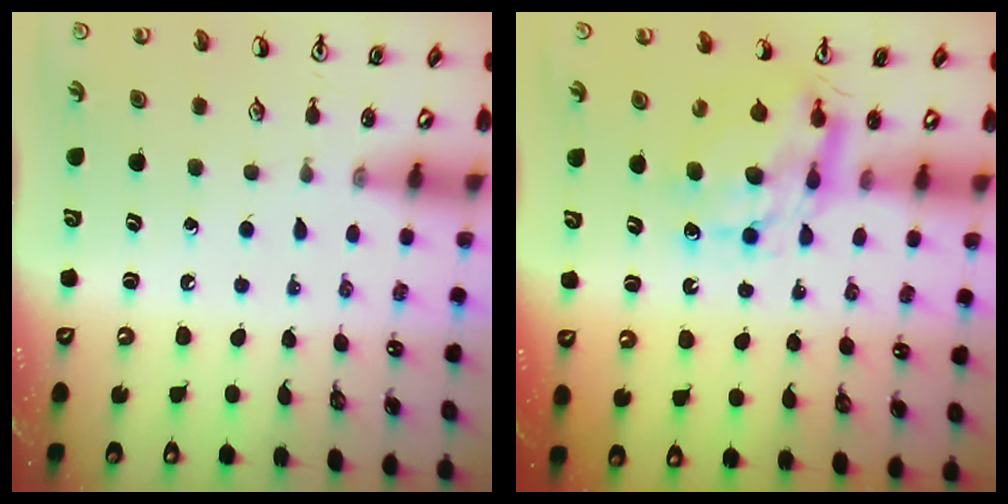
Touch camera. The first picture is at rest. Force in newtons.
{"total": 9.1, "press": 9.1, "slide": 0.3}